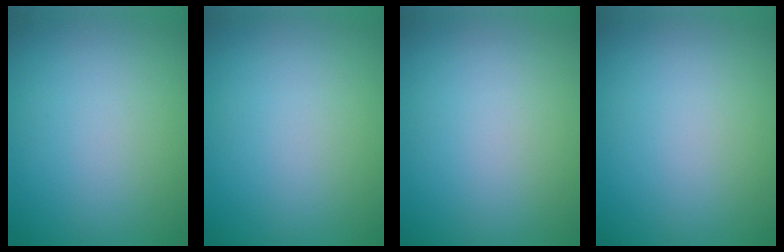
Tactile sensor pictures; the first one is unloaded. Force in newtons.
{"total": 0.0}
{"total": 0.0}
{"total": 0.0}